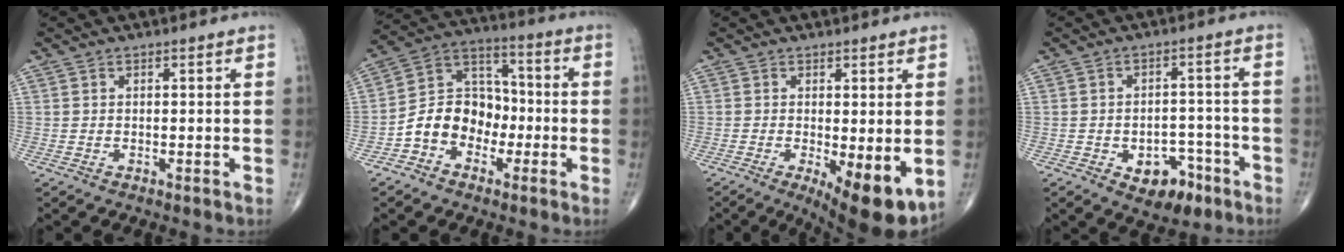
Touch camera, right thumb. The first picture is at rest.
{"total": 11.3, "force": [-3.8, 8.9, 5.9], "torque": [-0.068, 0.056, -0.079]}
{"total": 9.9, "force": [-2.6, 3.1, 9.0], "torque": [-0.127, -0.023, -0.031]}
{"total": 8.4, "force": [-4.2, 5.3, 5.0], "torque": [-0.034, 0.034, -0.052]}